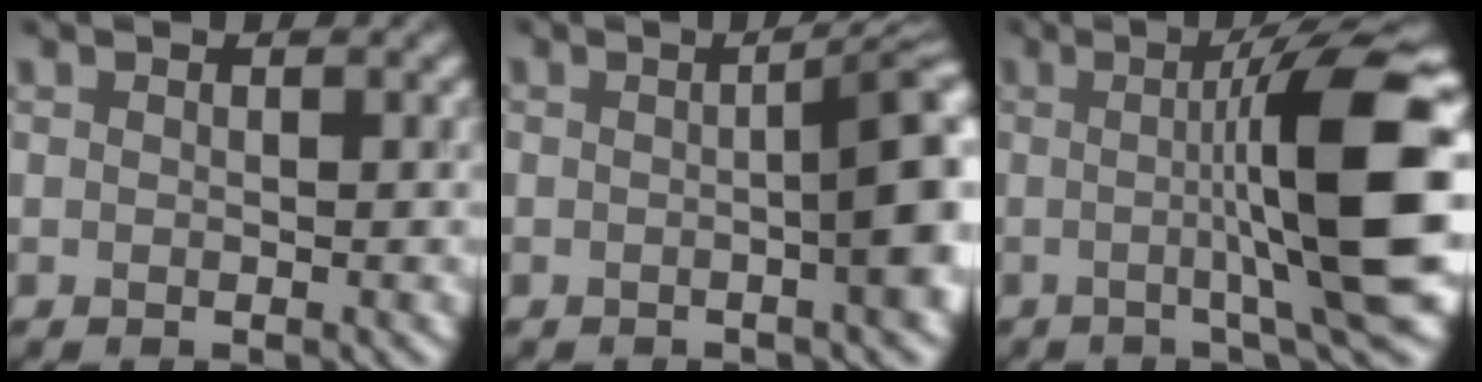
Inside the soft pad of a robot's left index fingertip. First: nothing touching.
{"total": 6.4, "force": [-0.2, 1.5, 6.2], "torque": [-0.060, 0.006, 0.002]}
{"total": 11.3, "force": [0.2, 1.7, 11.2], "torque": [-0.137, 0.002, 0.000]}